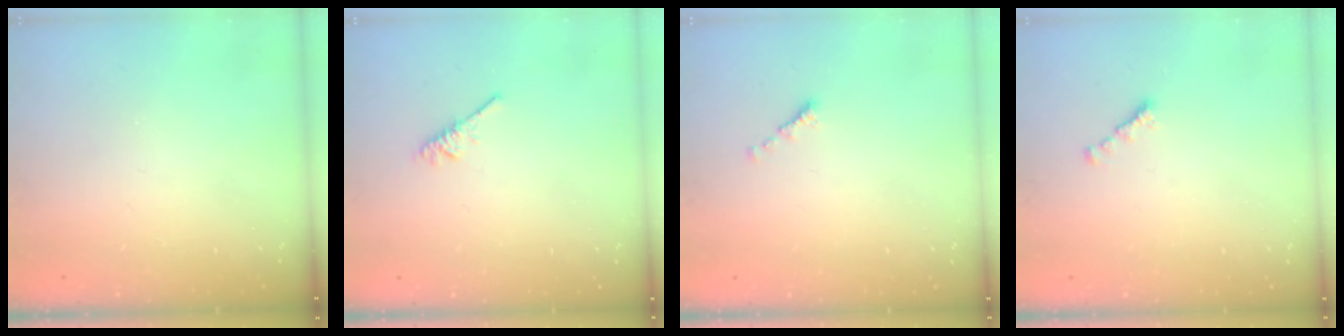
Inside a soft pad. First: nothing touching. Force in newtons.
{"total": 1.9, "press": 1.9, "slide": 0.4}
{"total": 0.6, "press": 0.5, "slide": 0.3}
{"total": 1.5, "press": 1.4, "slide": 0.5}